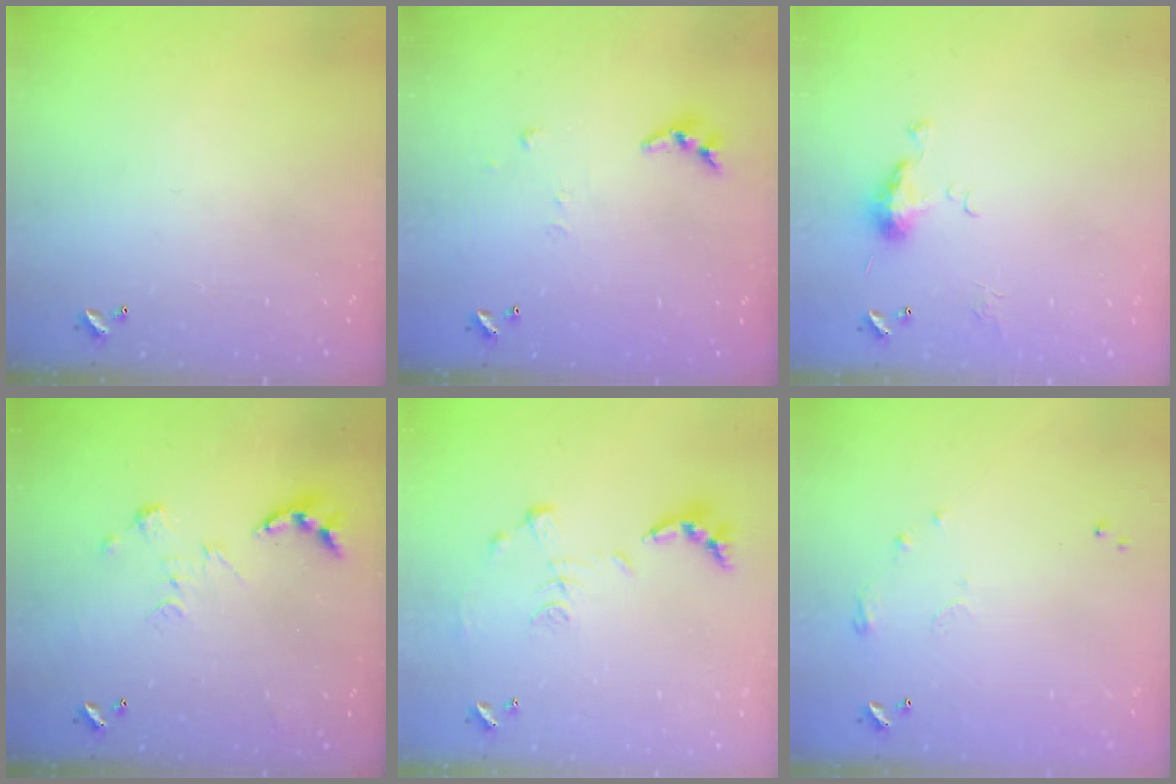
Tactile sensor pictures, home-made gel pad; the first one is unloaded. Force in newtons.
{"total": 4.7, "press": 4.7, "slide": 0.3}
{"total": 5.0, "press": 5.0, "slide": 0.7}
{"total": 0.0}
{"total": 1.1, "press": 1.0, "slide": 0.4}
{"total": 6.3, "press": 6.3, "slide": 0.9}